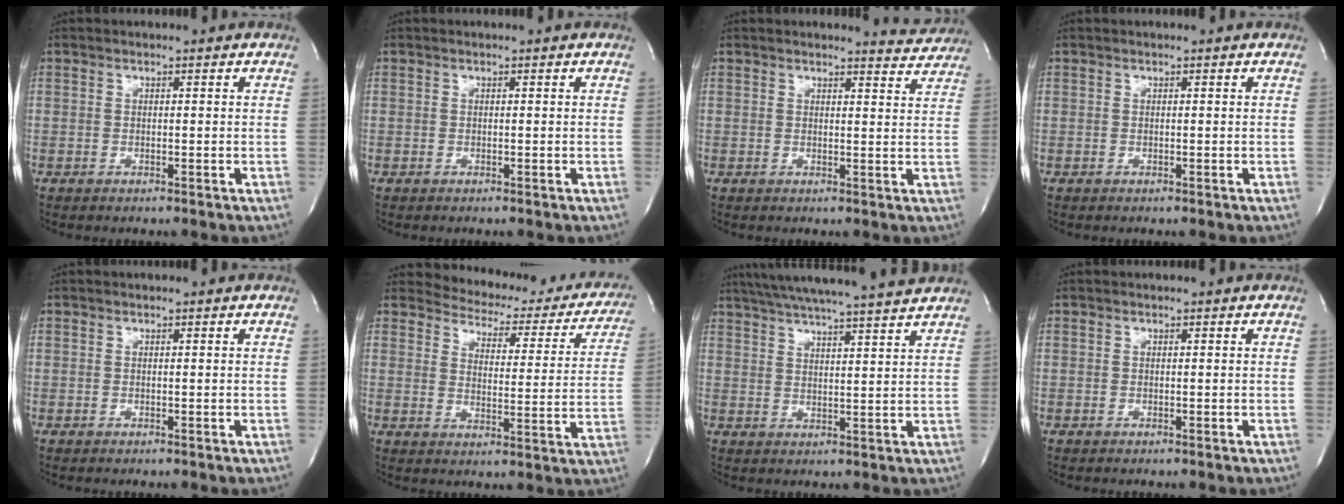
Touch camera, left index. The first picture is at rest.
{"total": 0.0}
{"total": 4.0, "force": [4.0, 0.2, -0.4], "torque": [0.000, -0.026, 0.030]}
{"total": 0.0}
{"total": 0.0}
{"total": 19.8, "force": [18.2, 6.2, 4.6], "torque": [-0.037, -0.046, 0.198]}
{"total": 17.5, "force": [15.7, -0.4, 7.8], "torque": [-0.137, 0.008, 0.218]}
{"total": 0.0}